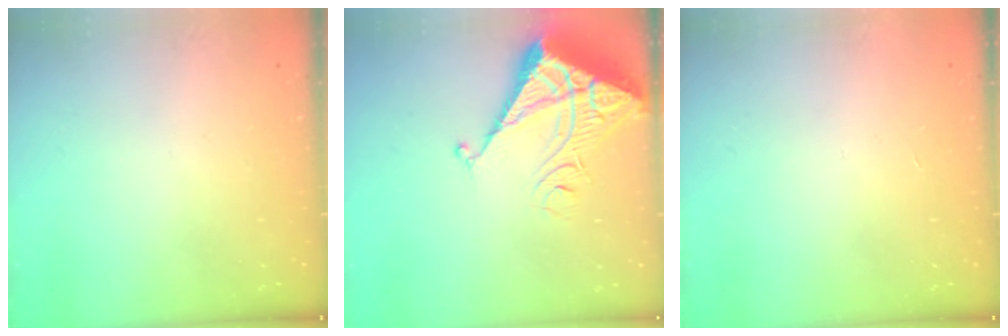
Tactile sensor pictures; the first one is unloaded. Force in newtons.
{"total": 7.4, "press": 7.3, "slide": 0.8}
{"total": 1.7, "press": 1.7, "slide": 0.1}